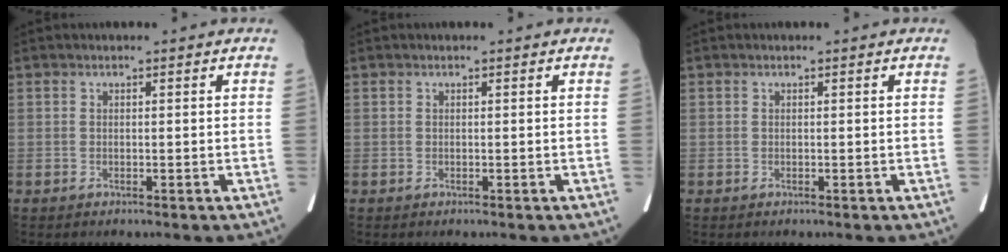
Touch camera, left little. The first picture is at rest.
{"total": 0.0}
{"total": 0.0}